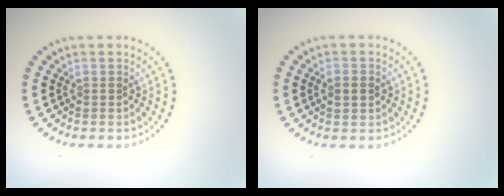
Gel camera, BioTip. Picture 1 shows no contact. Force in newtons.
{"total": 2.1, "press": 2.1, "slide": 0.2}